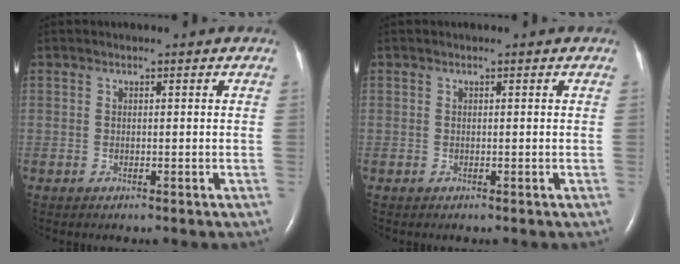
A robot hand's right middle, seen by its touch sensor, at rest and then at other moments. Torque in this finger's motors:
{"motor_torque": [0.00, 0.00, 0.00, 0.00]}